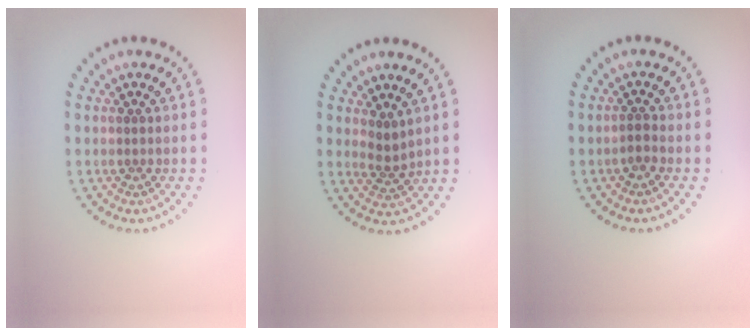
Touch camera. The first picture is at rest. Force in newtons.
{"total": 2.0, "press": 1.4, "slide": 1.4}
{"total": 1.0, "press": 0.8, "slide": 0.5}